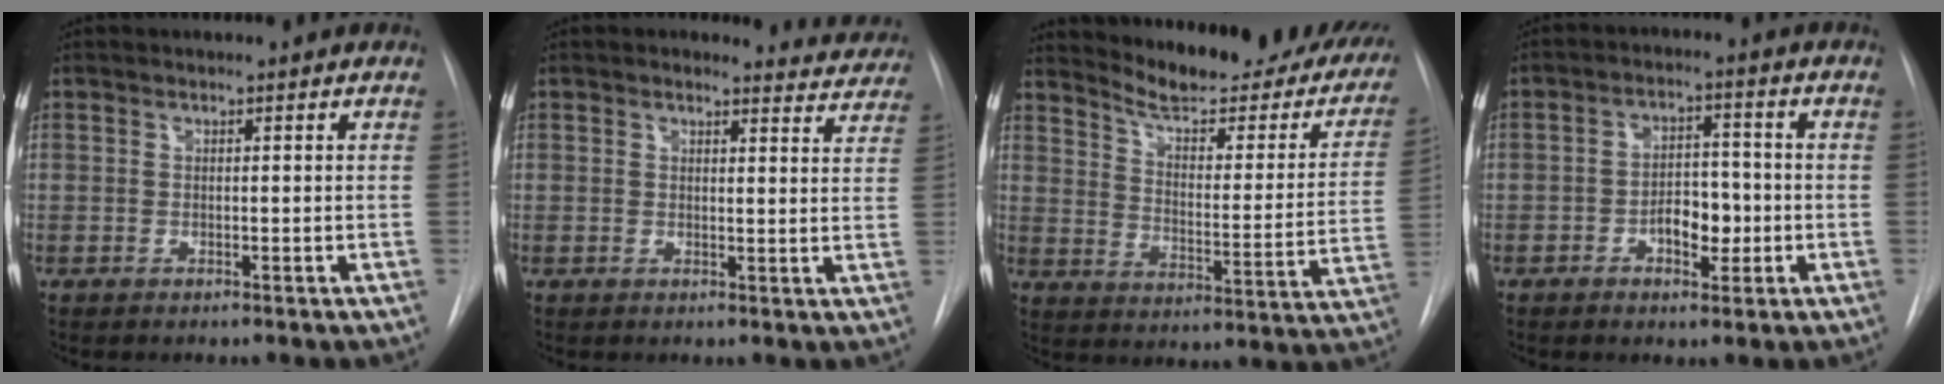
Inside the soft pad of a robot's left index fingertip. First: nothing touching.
{"total": 5.3, "force": [4.9, 1.7, 0.8], "torque": [0.011, -0.011, 0.029]}
{"total": 24.1, "force": [21.1, 5.3, 10.2], "torque": [-0.130, -0.074, 0.257]}
{"total": 5.6, "force": [-2.1, 2.9, 4.3], "torque": [-0.067, 0.007, -0.030]}